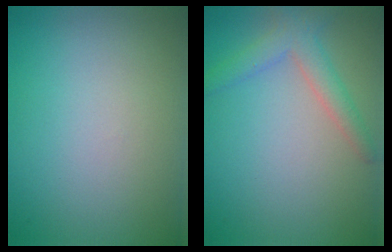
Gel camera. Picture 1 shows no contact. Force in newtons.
{"total": 2.9, "press": 2.9, "slide": 0.1}